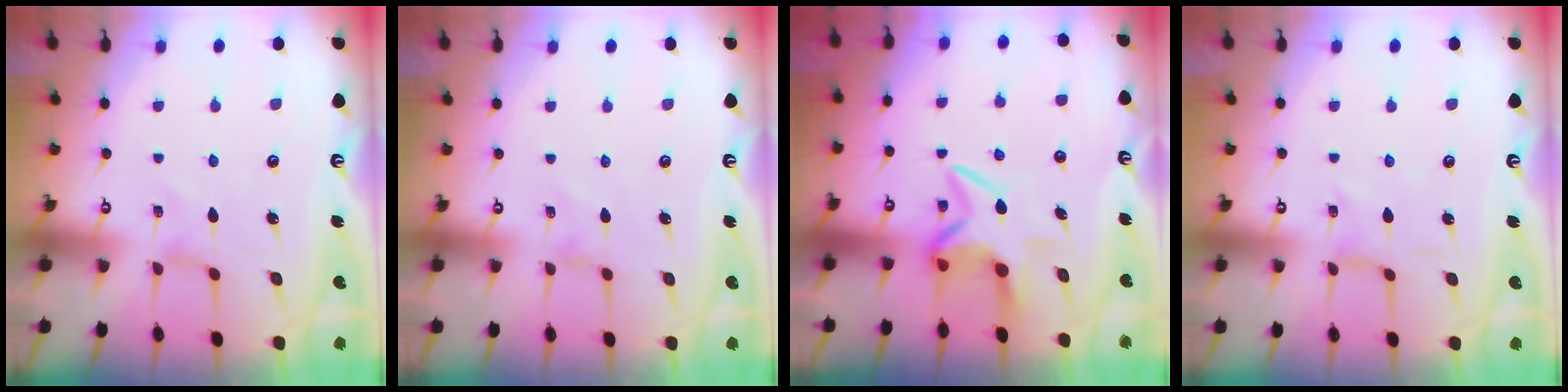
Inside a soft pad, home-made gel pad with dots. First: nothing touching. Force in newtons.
{"total": 0.0}
{"total": 6.9, "press": 6.9, "slide": 0.9}
{"total": 0.9, "press": 0.9, "slide": 0.3}